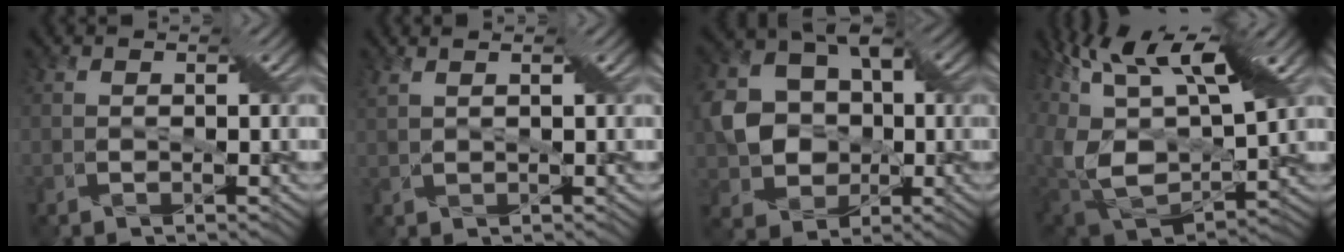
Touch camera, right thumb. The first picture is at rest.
{"total": 1.7, "force": [1.4, 0.1, 0.9], "torque": [-0.022, 0.003, 0.025]}
{"total": 9.0, "force": [-0.5, 7.7, 4.6], "torque": [-0.112, -0.005, -0.015]}
{"total": 18.1, "force": [8.2, 7.9, 14.0], "torque": [-0.273, 0.036, 0.156]}